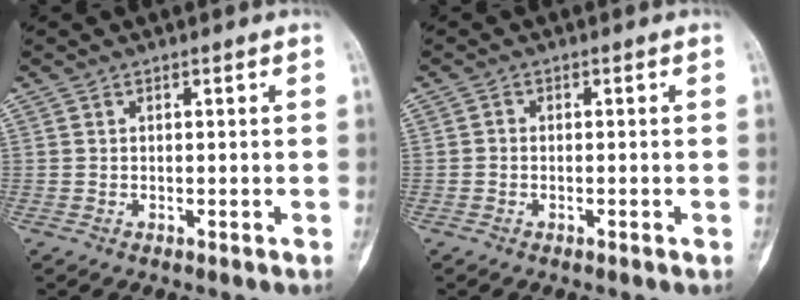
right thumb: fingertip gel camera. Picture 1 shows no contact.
{"total": 0.8, "force": [-0.4, 0.5, 0.6], "torque": [-0.007, 0.002, -0.011]}